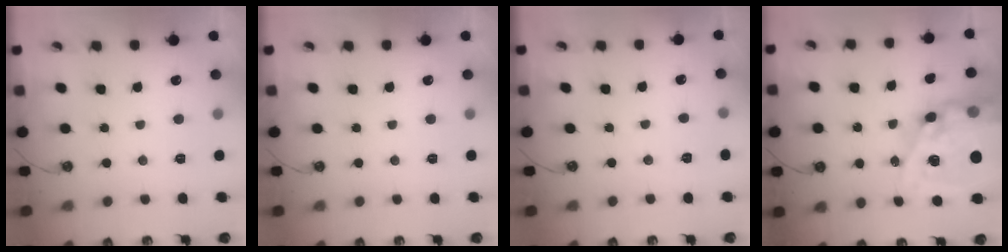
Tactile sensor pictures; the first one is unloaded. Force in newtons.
{"total": 0.0}
{"total": 2.6, "press": 2.6, "slide": 0.3}
{"total": 26.7, "press": 26.6, "slide": 2.6}